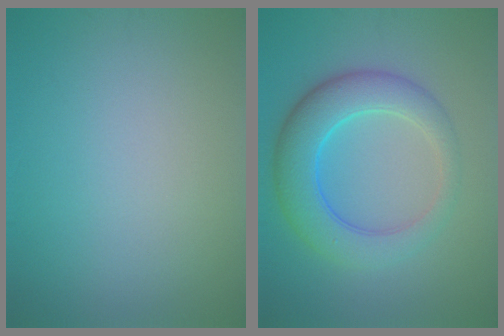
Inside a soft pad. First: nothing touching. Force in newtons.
{"total": 6.5, "press": 6.5, "slide": 0.2}